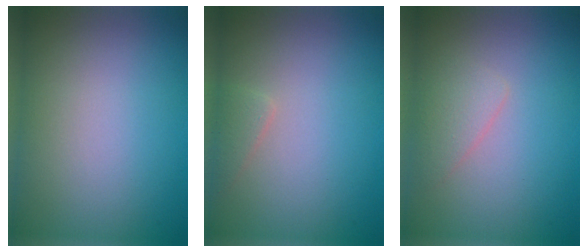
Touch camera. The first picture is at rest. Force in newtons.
{"total": 1.0, "press": 1.0, "slide": 0.1}
{"total": 1.7, "press": 1.7, "slide": 0.1}